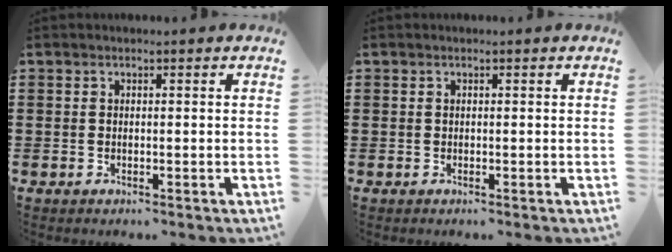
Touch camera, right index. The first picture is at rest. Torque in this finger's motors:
{"motor_torque": [-0.09, 0.21, -0.02, -0.01]}